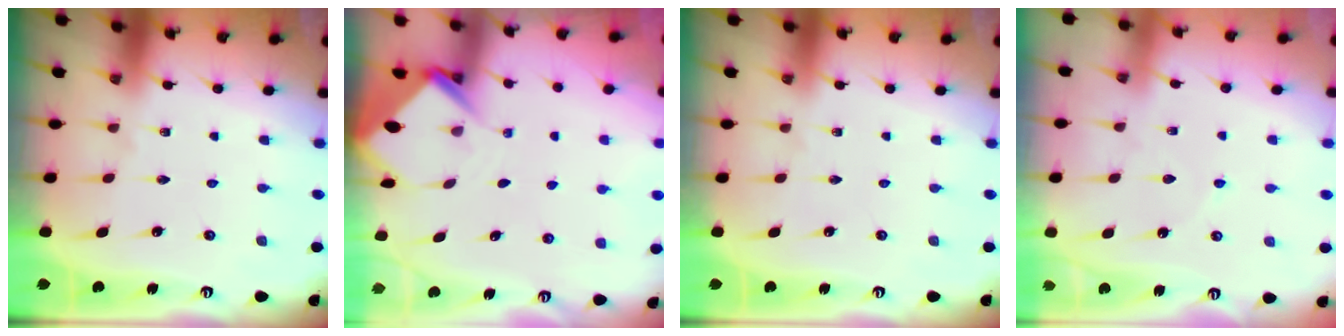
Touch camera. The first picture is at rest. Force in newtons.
{"total": 3.8, "press": 3.8, "slide": 0.2}
{"total": 0.0}
{"total": 2.6, "press": 2.6, "slide": 0.3}